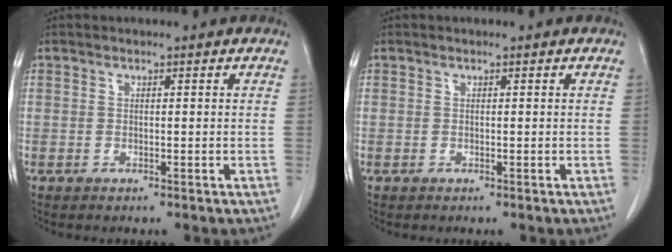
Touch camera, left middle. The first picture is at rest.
{"total": 0.0}